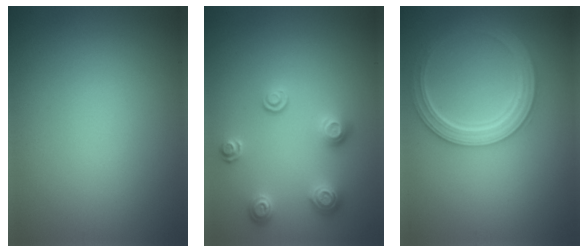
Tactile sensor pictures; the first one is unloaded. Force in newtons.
{"total": 2.5, "press": 2.3, "slide": 0.9}
{"total": 5.0, "press": 3.9, "slide": 3.1}